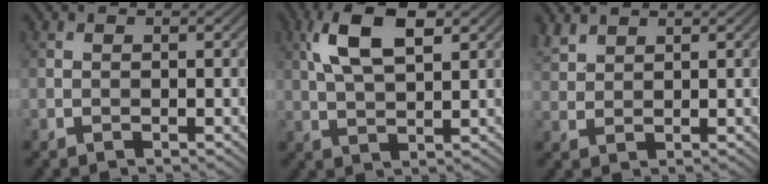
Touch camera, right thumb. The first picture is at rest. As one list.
[{"total": 8.1, "force": [3.2, 3.2, 6.8], "torque": [-0.141, 0.014, 0.061]}, {"total": 2.7, "force": [2.3, 1.0, 1.0], "torque": [-0.026, 0.006, 0.056]}]